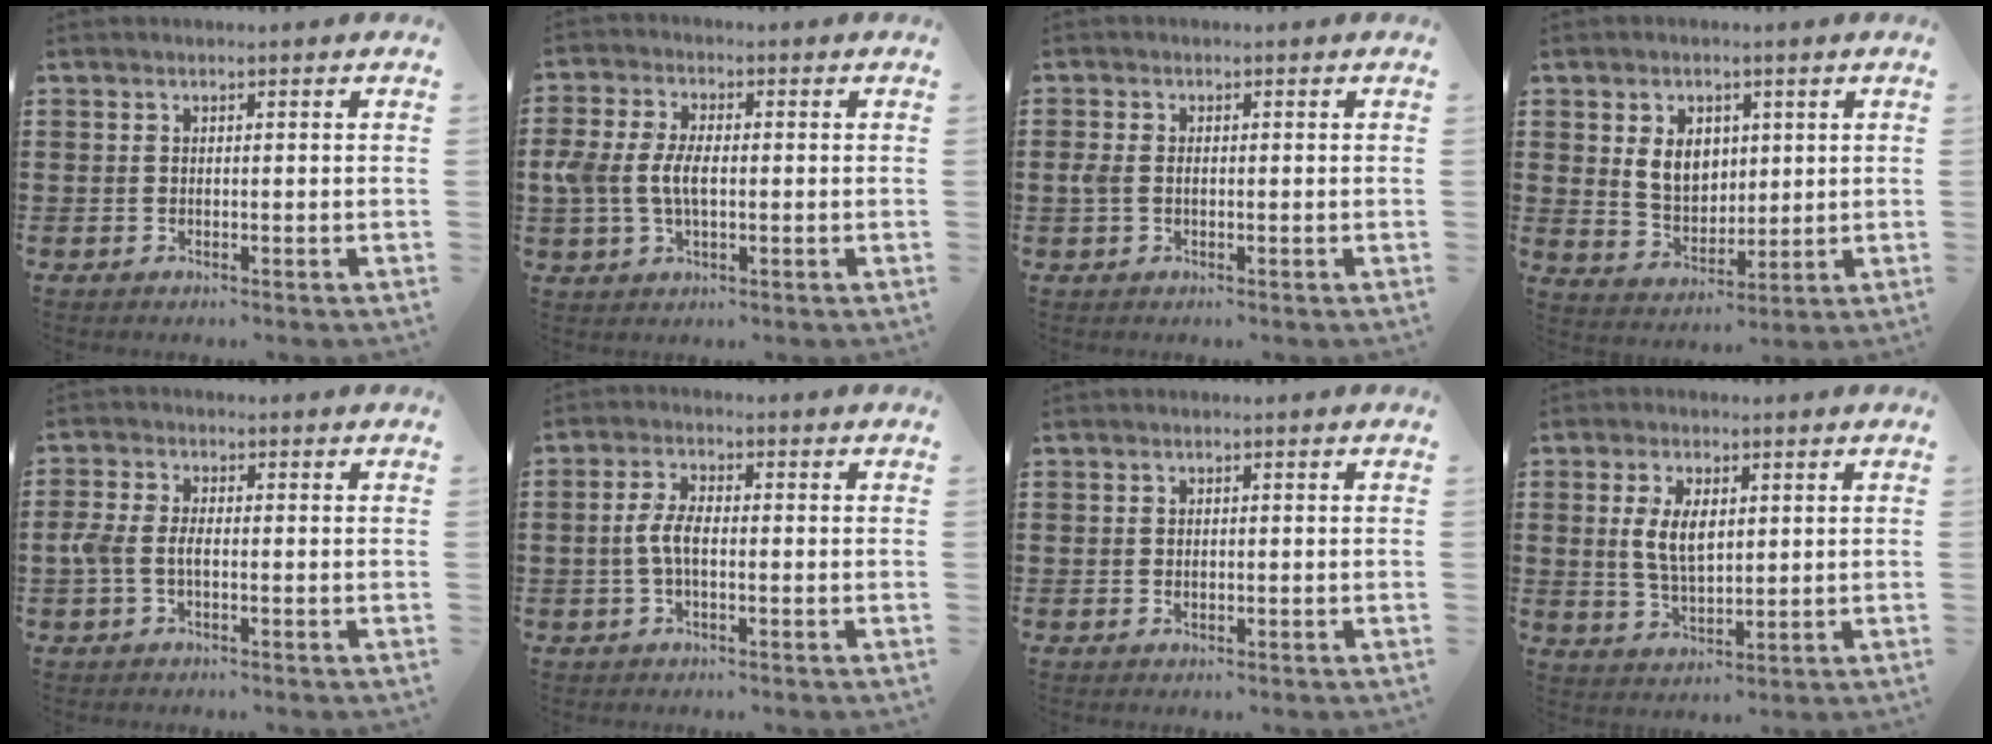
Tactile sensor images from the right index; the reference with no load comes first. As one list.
[{"total": 5.7, "force": [-0.5, 3.2, 4.7], "torque": [-0.124, -0.005, -0.020]}, {"total": 1.8, "force": [-0.2, 1.1, 1.3], "torque": [-0.035, 0.003, -0.008]}, {"total": 6.4, "force": [1.6, 4.7, 3.9], "torque": [-0.076, 0.008, 0.025]}, {"total": 3.1, "force": [-0.8, 1.5, 2.6], "torque": [-0.077, -0.005, -0.025]}, {"total": 4.1, "force": [-0.7, 1.7, 3.7], "torque": [-0.089, -0.002, -0.019]}, {"total": 0.5, "force": [0.0, 0.4, 0.4], "torque": [-0.009, 0.001, 0.001]}, {"total": 5.8, "force": [1.1, 3.0, 4.9], "torque": [-0.102, 0.004, 0.014]}]